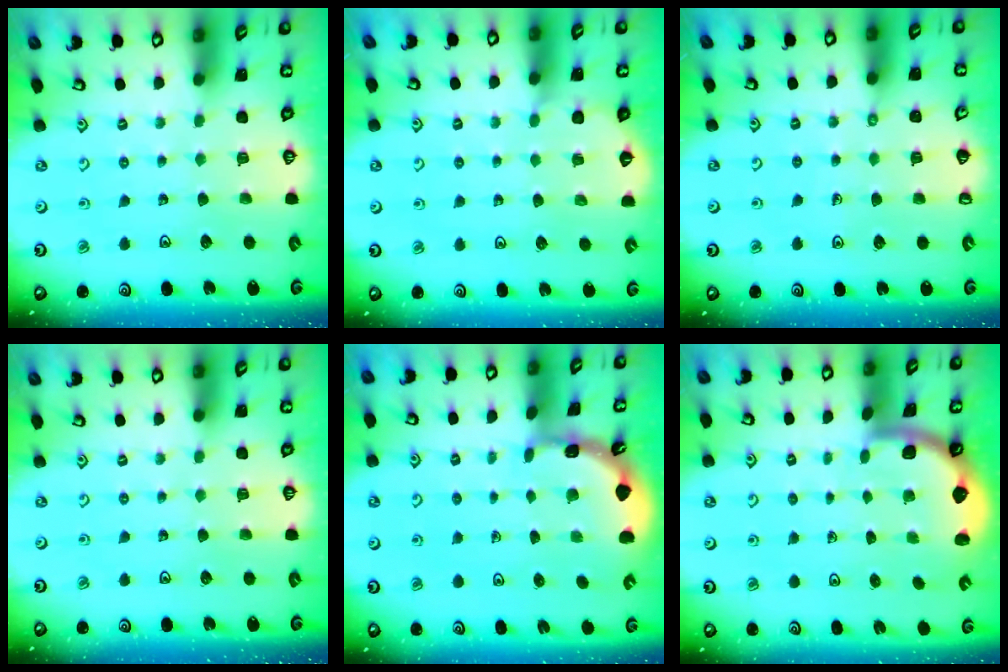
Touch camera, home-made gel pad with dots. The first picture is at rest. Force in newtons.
{"total": 2.9, "press": 2.8, "slide": 0.4}
{"total": 4.5, "press": 4.4, "slide": 0.6}
{"total": 0.0}
{"total": 1.8, "press": 1.7, "slide": 0.0}
{"total": 1.6, "press": 1.6, "slide": 0.1}